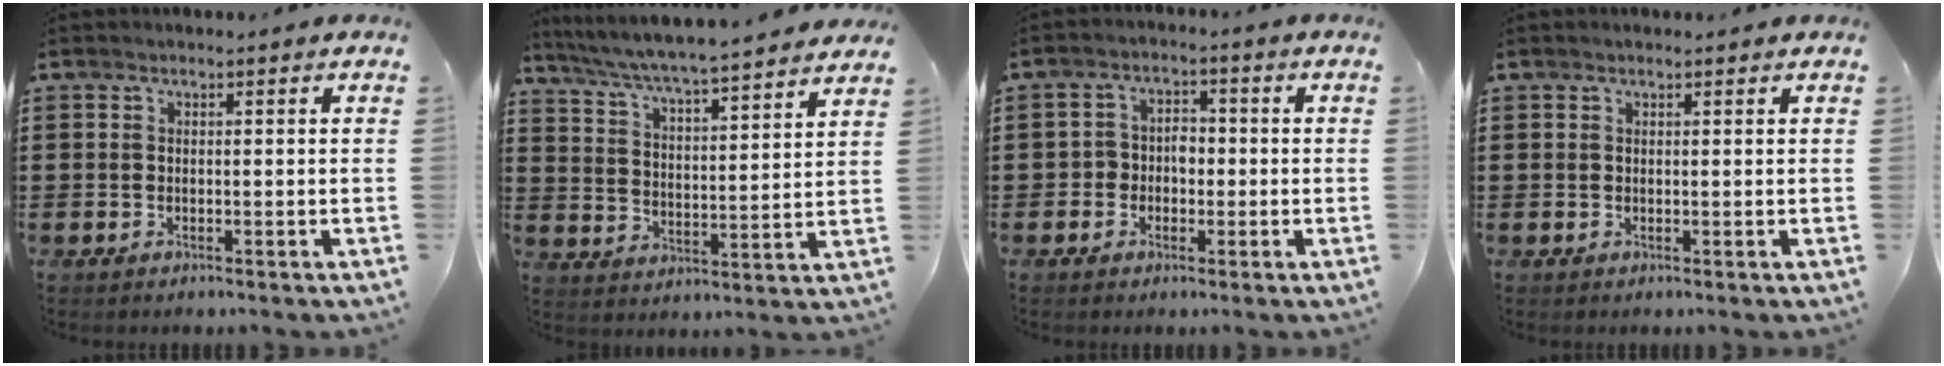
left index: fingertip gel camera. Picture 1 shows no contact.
{"total": 4.7, "force": [4.5, -0.6, 1.3], "torque": [-0.048, -0.037, 0.069]}
{"total": 3.0, "force": [-1.1, 2.6, 1.1], "torque": [-0.032, 0.010, -0.028]}
{"total": 0.0}